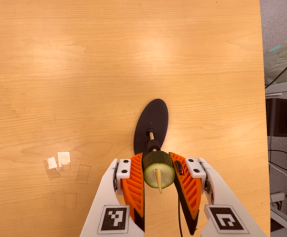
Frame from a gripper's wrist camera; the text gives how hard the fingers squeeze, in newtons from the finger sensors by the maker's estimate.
{"total": 9.7, "left": 8.8, "right": 10.6}